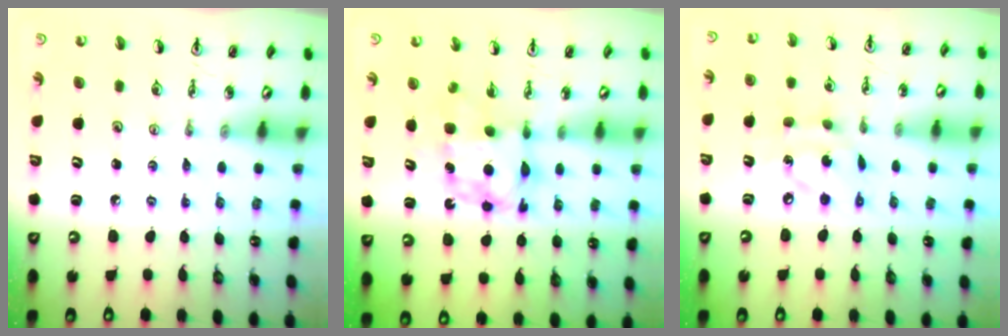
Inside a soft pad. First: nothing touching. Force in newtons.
{"total": 6.5, "press": 6.5, "slide": 0.5}
{"total": 8.9, "press": 8.9, "slide": 0.5}